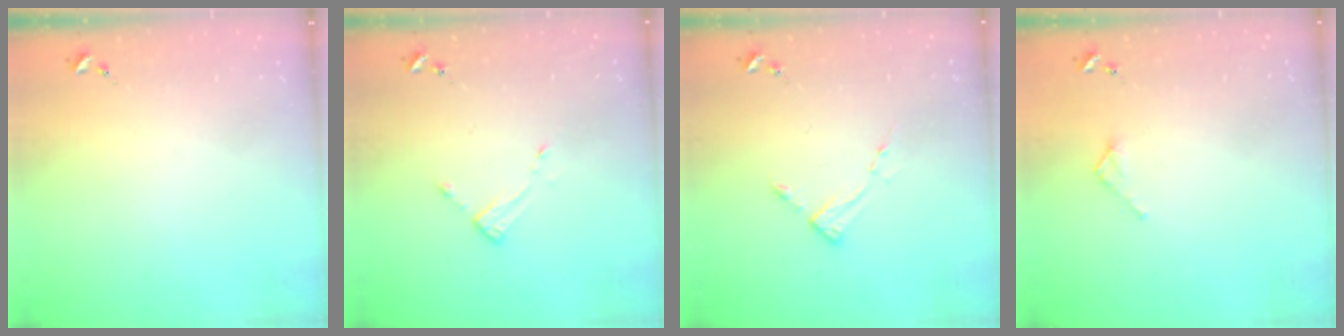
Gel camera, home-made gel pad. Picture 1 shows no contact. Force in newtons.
{"total": 3.5, "press": 3.5, "slide": 0.3}
{"total": 3.4, "press": 3.4, "slide": 0.4}
{"total": 2.7, "press": 2.7, "slide": 0.2}